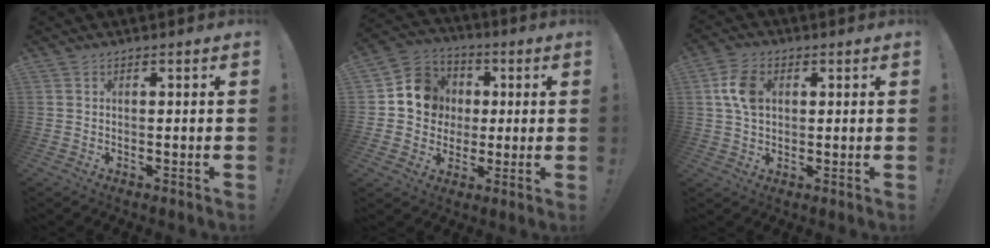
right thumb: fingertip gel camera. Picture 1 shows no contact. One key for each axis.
{"total": 12.3, "fx": 1.4, "fy": 11.4, "fz": 4.2, "tx": -0.056, "ty": 0.011, "tz": 0.037}
{"total": 8.6, "fx": 1.9, "fy": 5.9, "fz": 5.9, "tx": -0.109, "ty": 0.004, "tz": 0.035}